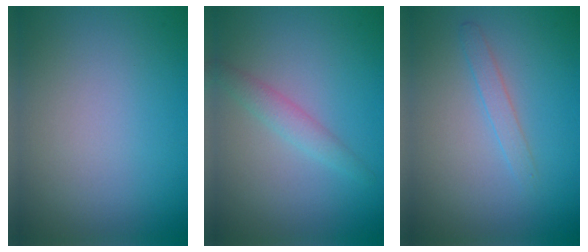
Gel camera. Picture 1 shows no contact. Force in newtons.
{"total": 1.9, "press": 1.9, "slide": 0.0}
{"total": 1.3, "press": 1.3, "slide": 0.0}